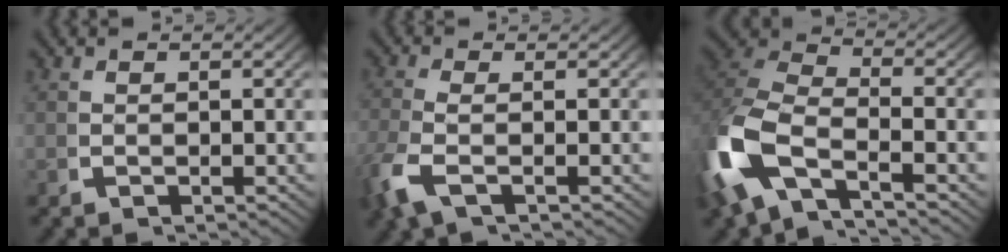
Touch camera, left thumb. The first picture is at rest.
{"total": 3.2, "force": [-1.0, 0.9, 2.9], "torque": [-0.091, -0.004, -0.013]}
{"total": 11.3, "force": [-1.6, 8.0, 7.8], "torque": [-0.213, -0.018, -0.026]}